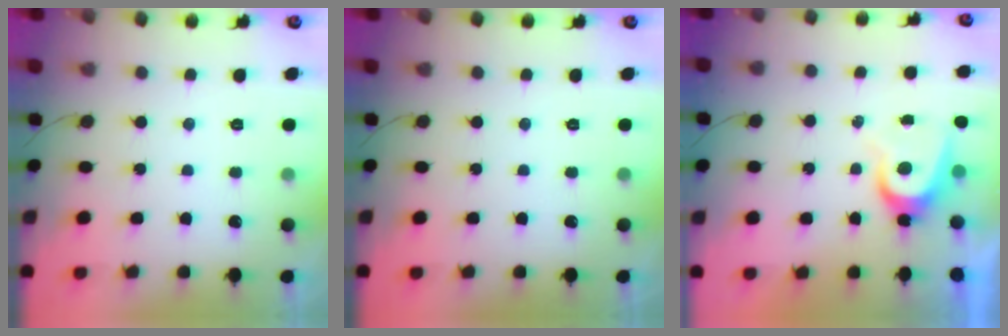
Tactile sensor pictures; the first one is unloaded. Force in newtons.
{"total": 0.0}
{"total": 6.2, "press": 6.1, "slide": 0.7}